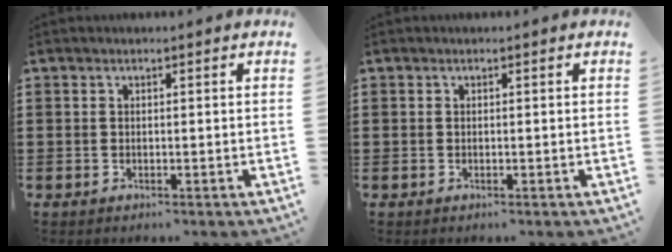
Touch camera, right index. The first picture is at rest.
{"total": 0.0}